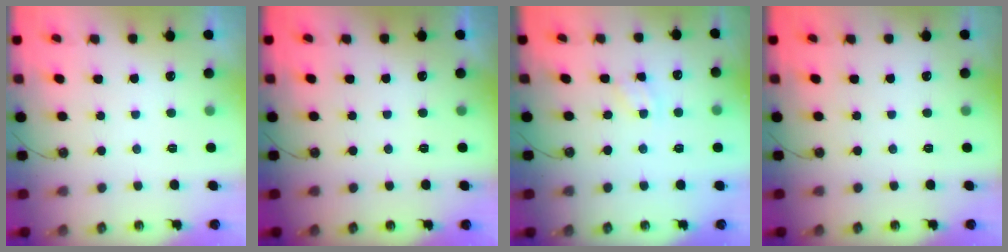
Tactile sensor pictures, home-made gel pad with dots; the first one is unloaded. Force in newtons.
{"total": 0.0}
{"total": 2.0, "press": 2.0, "slide": 0.3}
{"total": 0.0}